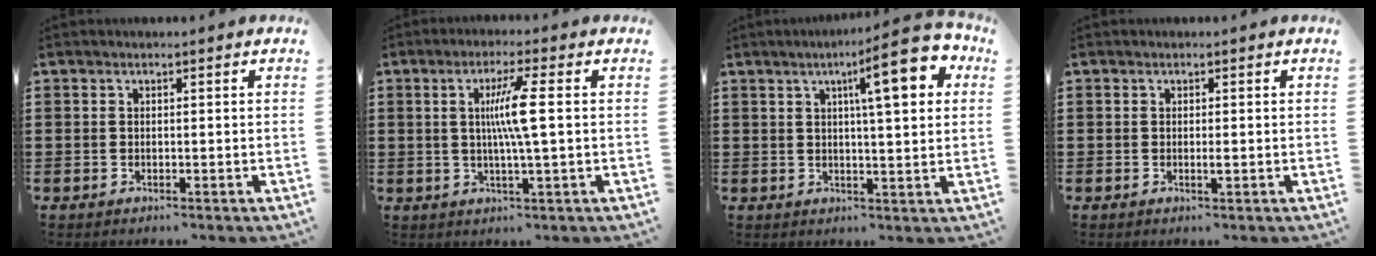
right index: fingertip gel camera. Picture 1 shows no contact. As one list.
[{"total": 6.5, "force": [0.6, -0.3, 6.5], "torque": [-0.129, -0.009, 0.002]}, {"total": 11.1, "force": [4.7, 2.0, 9.9], "torque": [-0.159, -0.010, 0.067]}, {"total": 0.8, "force": [-0.1, 0.0, 0.8], "torque": [-0.014, -0.004, -0.002]}]